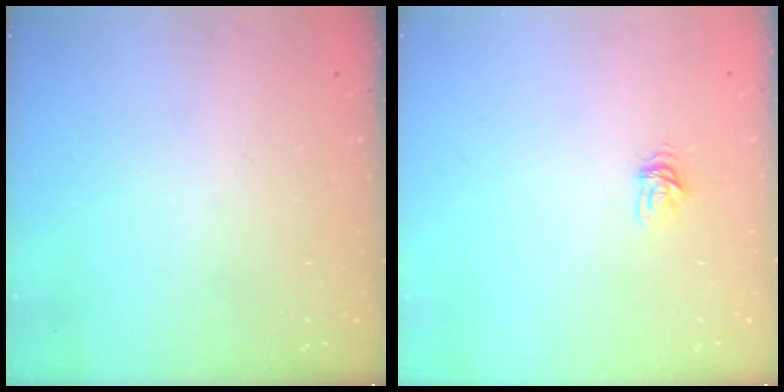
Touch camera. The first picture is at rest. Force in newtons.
{"total": 3.8, "press": 3.8, "slide": 0.5}